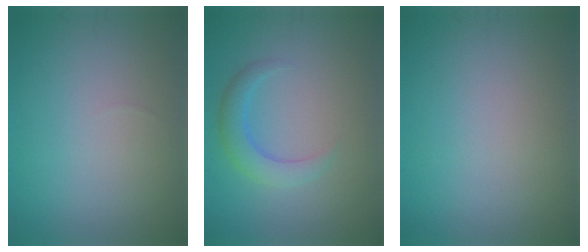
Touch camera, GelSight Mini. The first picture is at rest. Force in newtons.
{"total": 2.8, "press": 2.8, "slide": 0.2}
{"total": 0.0}